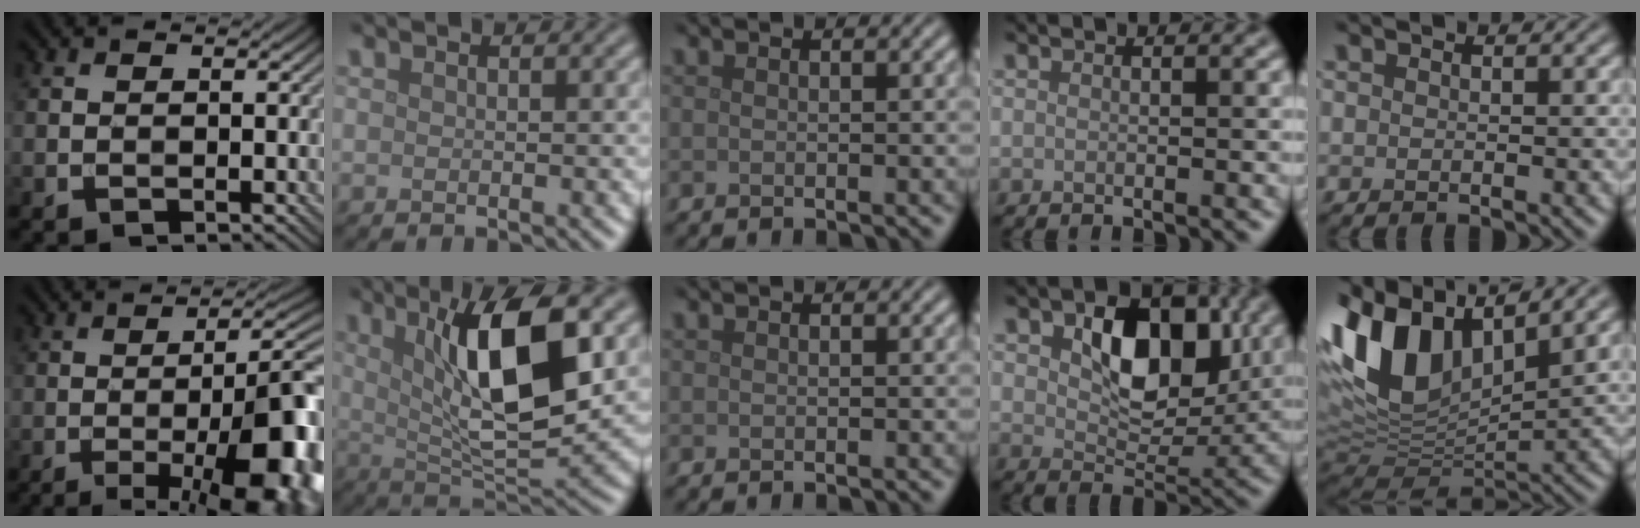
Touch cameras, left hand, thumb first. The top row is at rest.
{"thumb": {"total": 16.3, "force": [-6.3, 4.5, 14.4], "torque": [-0.165, 0.017, -0.088]}, "index": {"total": 10.6, "force": [3.0, 3.2, 9.6], "torque": [-0.150, -0.003, 0.052]}, "ring": {"total": 7.9, "force": [2.0, 5.0, 5.8], "torque": [-0.089, -0.004, 0.033]}, "little": {"total": 12.3, "force": [5.3, 6.6, 8.9], "torque": [-0.198, 0.020, 0.095]}}